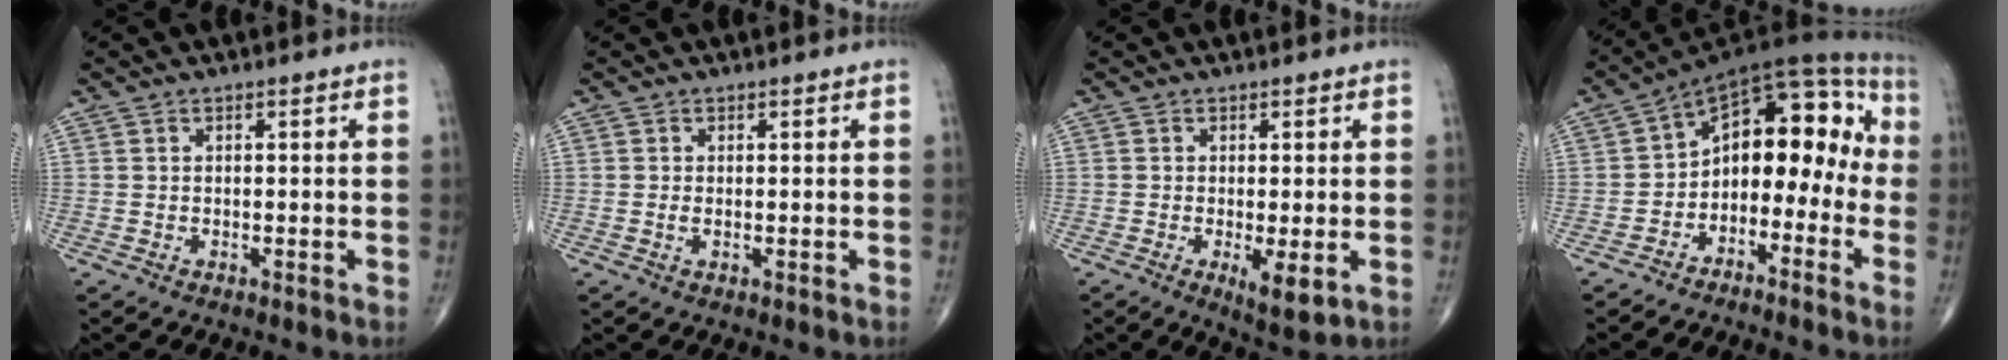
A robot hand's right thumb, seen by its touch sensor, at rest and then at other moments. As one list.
[{"total": 0.7, "force": [0.0, 0.4, 0.7], "torque": [-0.017, -0.002, 0.000]}, {"total": 5.0, "force": [-1.2, 1.6, 4.6], "torque": [-0.075, -0.016, -0.016]}, {"total": 14.5, "force": [-3.2, 9.4, 10.6], "torque": [-0.102, 0.091, -0.059]}]